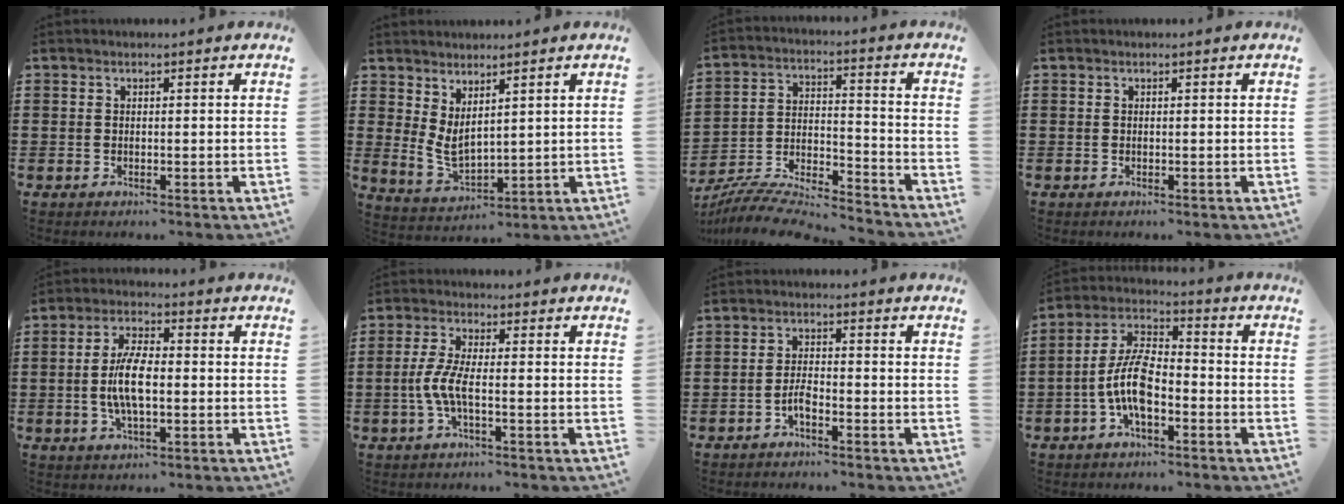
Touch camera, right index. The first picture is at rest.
{"total": 3.7, "force": [2.1, 1.7, 2.4], "torque": [-0.061, -0.010, 0.039]}
{"total": 8.1, "force": [-7.6, 1.0, 2.4], "torque": [-0.051, 0.003, -0.155]}
{"total": 0.0}
{"total": 7.2, "force": [-0.7, 2.8, 6.6], "torque": [-0.144, -0.003, -0.020]}
{"total": 4.9, "force": [-1.4, 1.3, 4.5], "torque": [-0.116, -0.009, -0.036]}
{"total": 2.6, "force": [-1.7, 0.7, 1.8], "torque": [-0.049, -0.001, -0.037]}
{"total": 9.0, "force": [-2.8, 3.9, 7.5], "torque": [-0.182, -0.004, -0.061]}